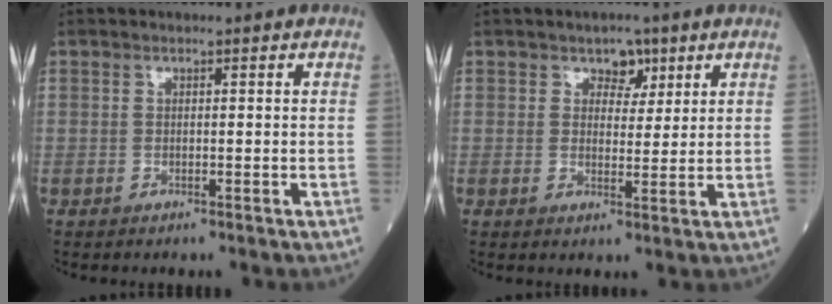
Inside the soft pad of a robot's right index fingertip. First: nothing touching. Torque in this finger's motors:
{"motor_torque": [-0.07, 0.00, 0.00, 0.03]}